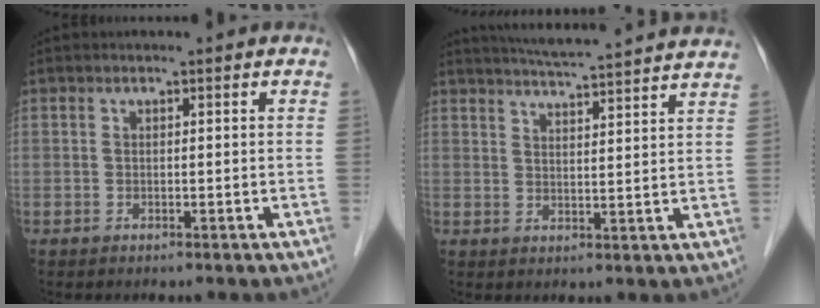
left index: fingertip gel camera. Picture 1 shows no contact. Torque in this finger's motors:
{"motor_torque": [0.70, -1.24, 0.00, 0.01]}